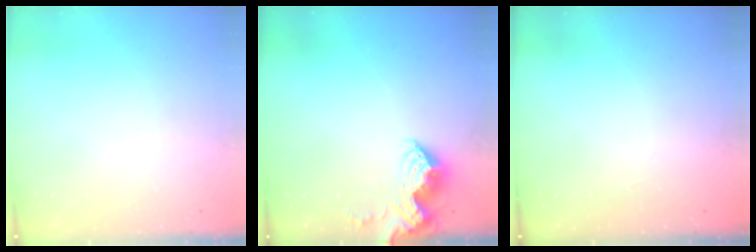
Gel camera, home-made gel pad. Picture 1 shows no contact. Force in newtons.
{"total": 8.8, "press": 8.8, "slide": 0.9}
{"total": 2.1, "press": 2.1, "slide": 0.4}